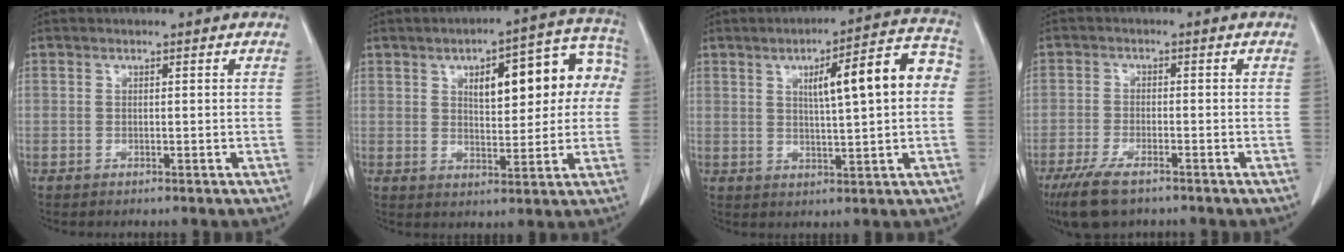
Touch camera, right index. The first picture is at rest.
{"total": 14.0, "force": [3.1, 5.4, 12.5], "torque": [-0.156, 0.044, 0.044]}
{"total": 12.3, "force": [2.3, 2.1, 11.9], "torque": [-0.161, 0.033, 0.030]}
{"total": 7.2, "force": [-5.0, 2.1, 4.6], "torque": [-0.090, -0.015, -0.085]}